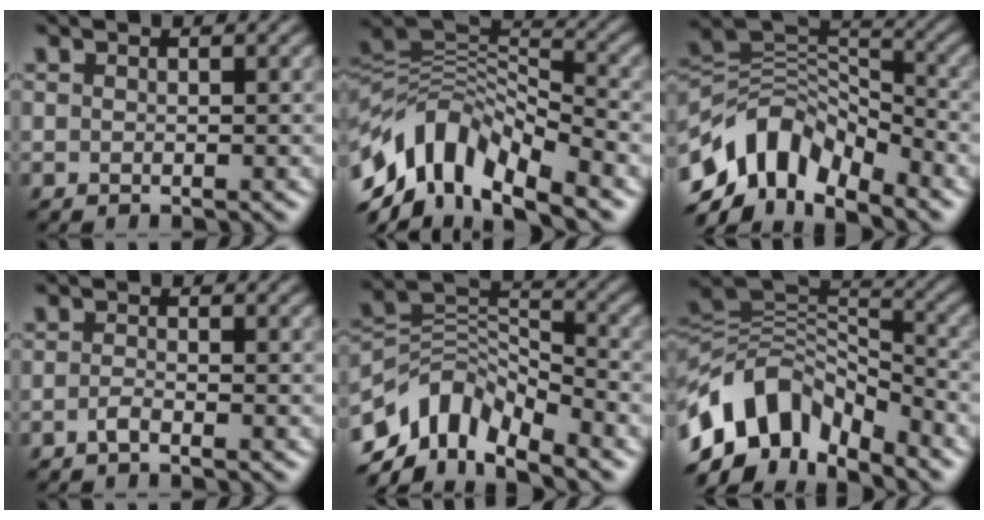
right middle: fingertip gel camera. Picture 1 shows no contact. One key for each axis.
{"total": 11.0, "fx": -5.6, "fy": 5.5, "fz": 7.7, "tx": -0.142, "ty": 0.019, "tz": -0.116}
{"total": 9.8, "fx": -5.9, "fy": 5.4, "fz": 5.6, "tx": -0.090, "ty": 0.007, "tz": -0.122}
{"total": 0.8, "fx": -0.5, "fy": 0.2, "fz": 0.7, "tx": -0.019, "ty": 0.003, "tz": -0.011}
{"total": 8.1, "fx": -5.4, "fy": 4.3, "fz": 4.3, "tx": -0.061, "ty": 0.001, "tz": -0.109}
{"total": 11.1, "fx": -5.7, "fy": 6.5, "fz": 7.1, "tx": -0.129, "ty": 0.019, "tz": -0.115}